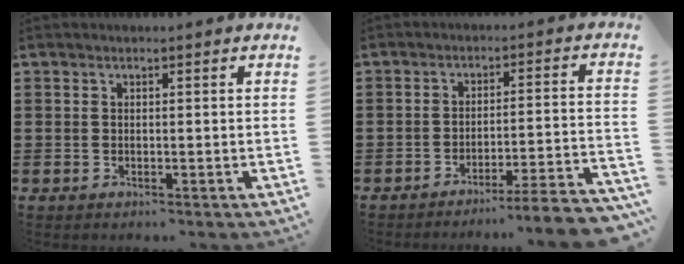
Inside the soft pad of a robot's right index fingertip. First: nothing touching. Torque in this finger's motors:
{"motor_torque": [1.25, -0.89, 0.36, 0.06]}